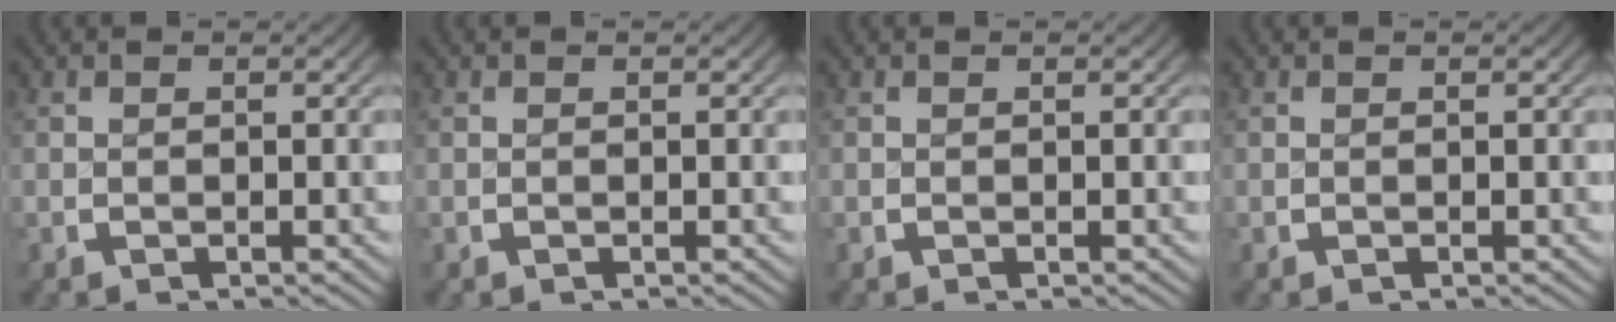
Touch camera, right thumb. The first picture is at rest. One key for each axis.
{"total": 0.0}
{"total": 0.0}
{"total": 0.0}